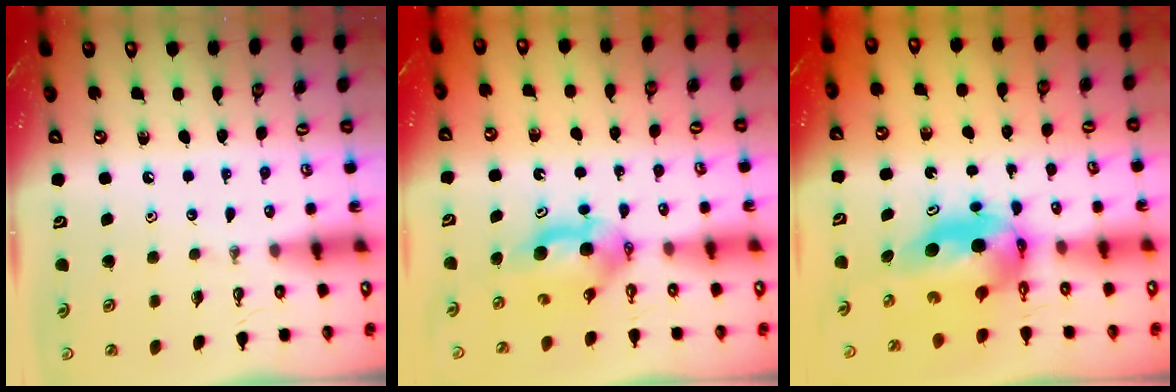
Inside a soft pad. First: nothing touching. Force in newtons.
{"total": 5.9, "press": 5.6, "slide": 1.9}
{"total": 6.7, "press": 6.7, "slide": 1.0}